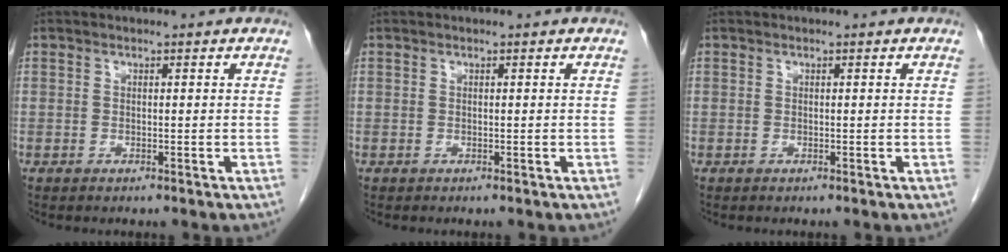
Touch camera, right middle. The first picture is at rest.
{"total": 0.0}
{"total": 0.0}